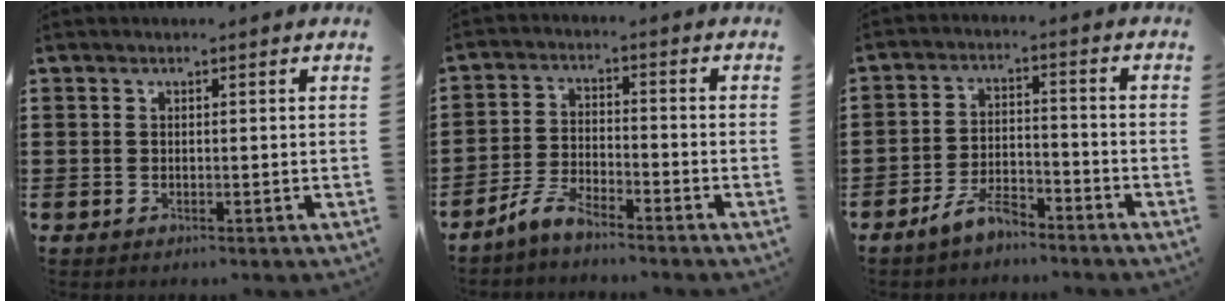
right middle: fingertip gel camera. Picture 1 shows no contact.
{"total": 5.0, "force": [-4.5, 0.9, 2.1], "torque": [-0.058, -0.003, -0.093]}
{"total": 5.6, "force": [-4.9, 1.5, 2.3], "torque": [-0.058, 0.003, -0.099]}